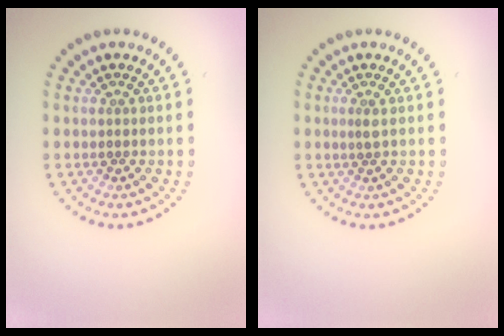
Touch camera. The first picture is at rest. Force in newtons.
{"total": 0.9, "press": 0.6, "slide": 0.7}